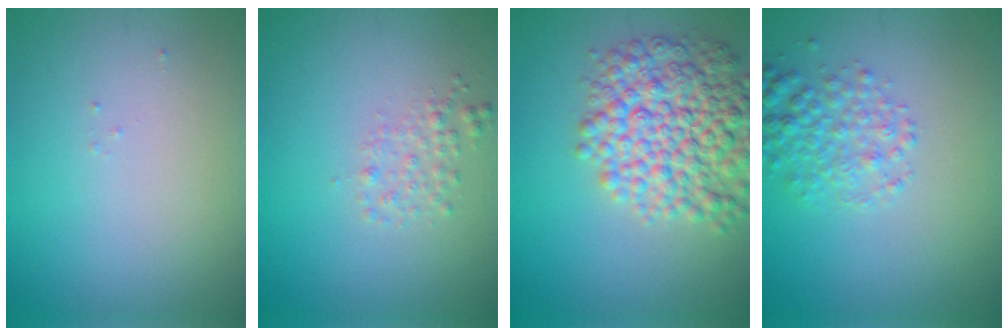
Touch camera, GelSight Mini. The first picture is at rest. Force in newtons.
{"total": 1.5, "press": 1.5, "slide": 0.1}
{"total": 8.2, "press": 8.2, "slide": 0.3}
{"total": 2.9, "press": 2.9, "slide": 0.2}